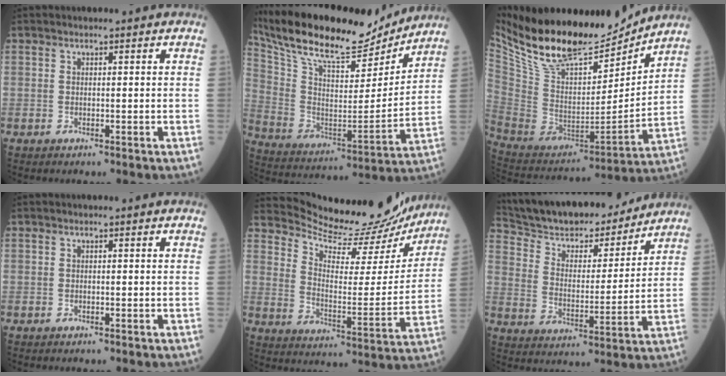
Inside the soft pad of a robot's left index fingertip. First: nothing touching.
{"total": 22.5, "force": [20.0, 4.5, 9.1], "torque": [-0.177, -0.002, 0.329]}
{"total": 21.8, "force": [18.5, 5.6, 10.0], "torque": [-0.193, -0.014, 0.326]}
{"total": 0.0}
{"total": 19.0, "force": [18.3, 3.5, 4.0], "torque": [-0.063, -0.052, 0.245]}
{"total": 19.6, "force": [17.8, 4.2, 7.0], "torque": [-0.118, 0.005, 0.282]}